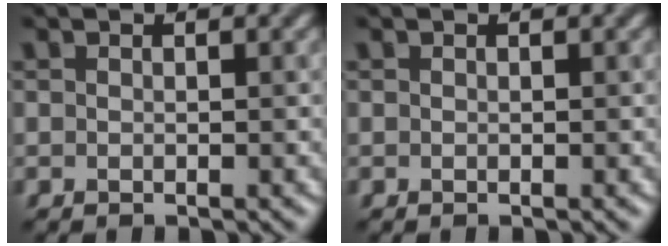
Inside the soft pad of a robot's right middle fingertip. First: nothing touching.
{"total": 0.0}